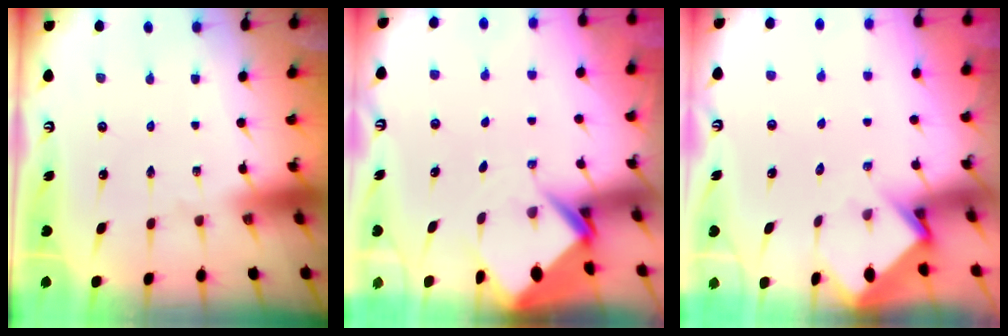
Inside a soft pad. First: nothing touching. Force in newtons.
{"total": 5.5, "press": 5.5, "slide": 0.4}
{"total": 3.4, "press": 3.4, "slide": 0.3}